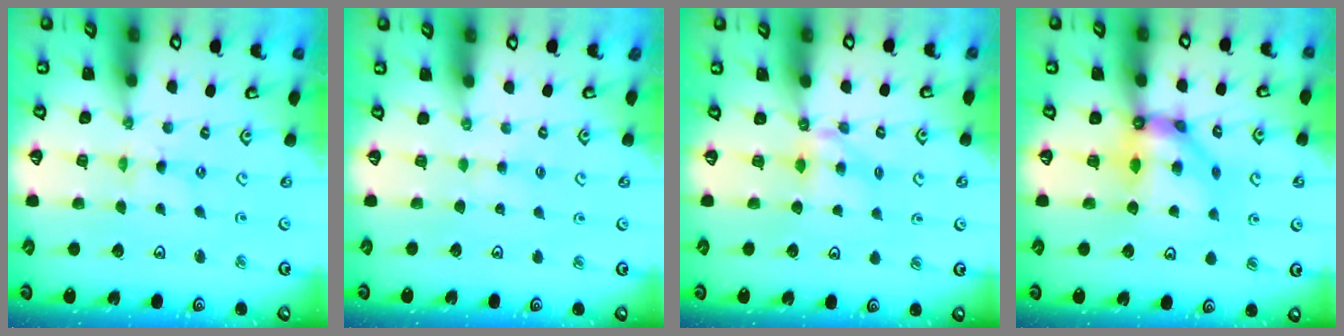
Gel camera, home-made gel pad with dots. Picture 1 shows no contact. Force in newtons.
{"total": 2.7, "press": 2.7, "slide": 0.3}
{"total": 5.3, "press": 5.2, "slide": 0.6}
{"total": 9.2, "press": 9.1, "slide": 1.2}